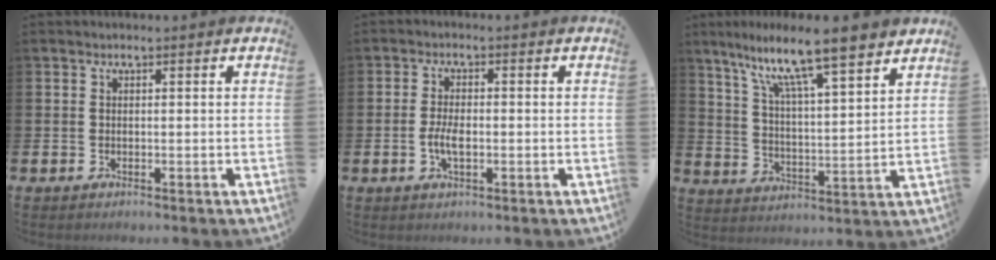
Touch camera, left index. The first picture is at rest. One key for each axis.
{"total": 3.2, "fx": -0.6, "fy": 1.3, "fz": 2.9, "tx": -0.054, "ty": -0.003, "tz": -0.014}
{"total": 11.4, "fx": 9.6, "fy": 0.9, "fz": 6.0, "tx": -0.134, "ty": -0.062, "tz": 0.157}